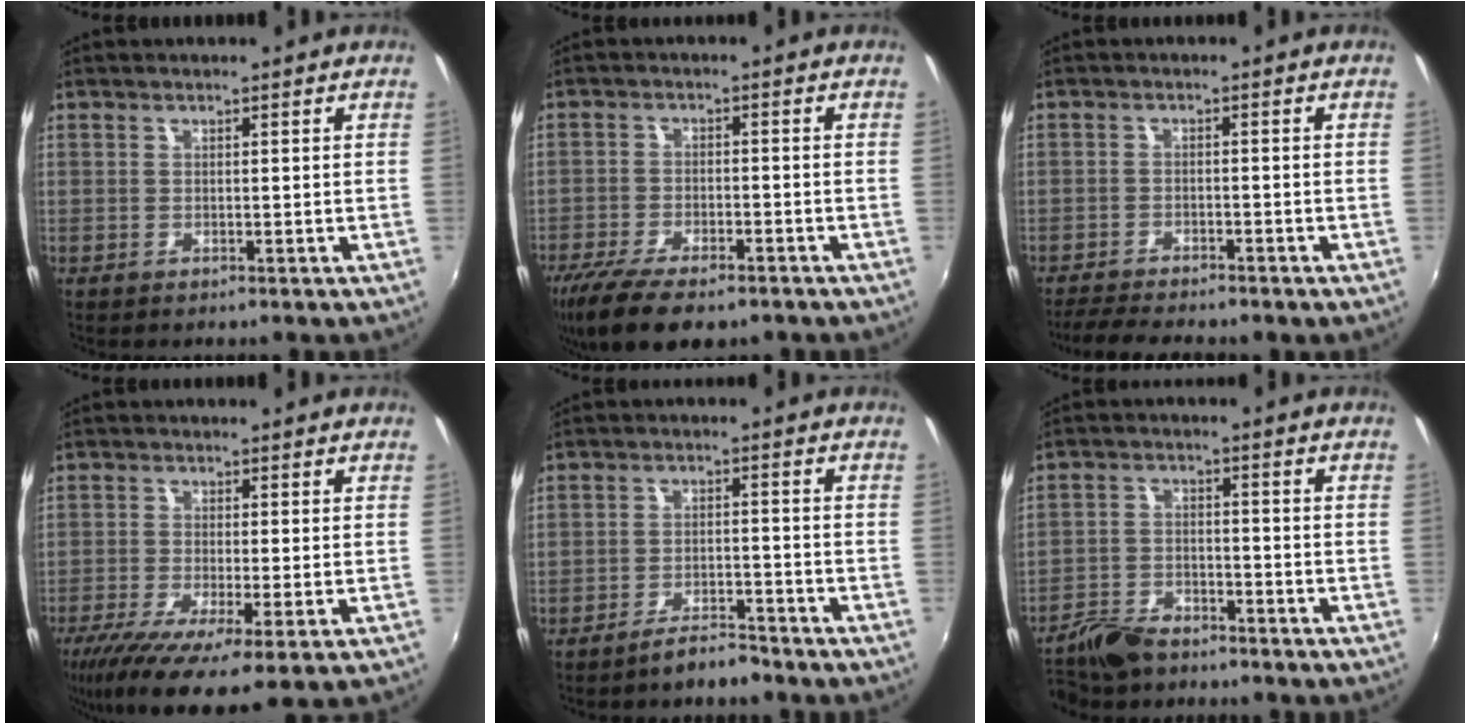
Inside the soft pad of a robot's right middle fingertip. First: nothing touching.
{"total": 13.5, "force": [-9.8, 4.7, 8.0], "torque": [-0.180, -0.042, -0.164]}
{"total": 7.3, "force": [-6.5, 1.1, 3.1], "torque": [-0.080, -0.018, -0.104]}
{"total": 10.8, "force": [-5.4, 2.1, 9.2], "torque": [-0.189, -0.043, -0.092]}
{"total": 4.3, "force": [-3.9, 0.9, 1.5], "torque": [-0.041, 0.005, -0.058]}
{"total": 7.1, "force": [-5.9, 3.1, 2.4], "torque": [-0.069, 0.005, -0.107]}